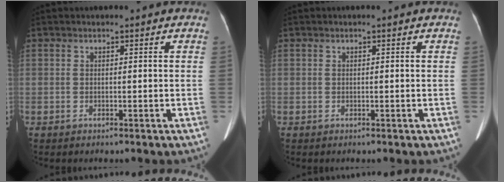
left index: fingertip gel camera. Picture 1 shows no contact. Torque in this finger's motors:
{"motor_torque": [-0.11, -0.03, 0.03, 0.02]}